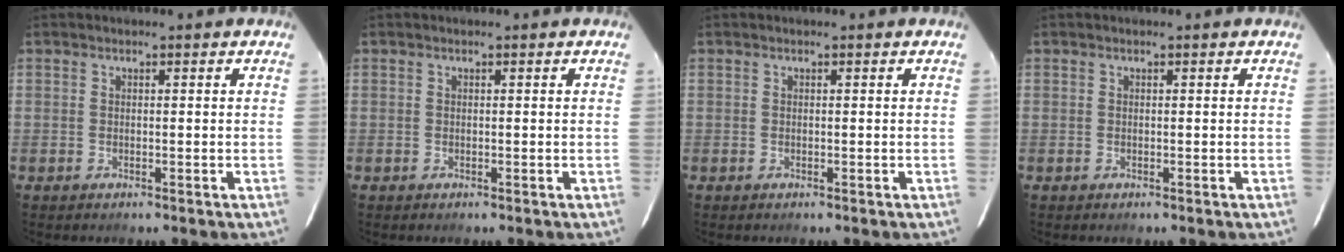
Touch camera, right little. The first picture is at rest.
{"total": 0.0}
{"total": 0.0}
{"total": 0.0}